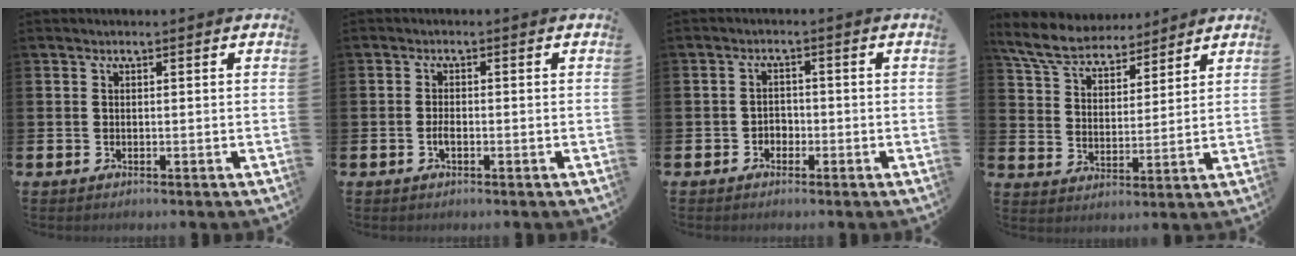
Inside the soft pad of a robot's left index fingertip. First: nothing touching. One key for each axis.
{"total": 1.4, "fx": -0.5, "fy": 0.6, "fz": 1.2, "tx": -0.028, "ty": 0.003, "tz": -0.009}
{"total": 1.8, "fx": -1.1, "fy": 1.4, "fz": 0.3, "tx": -0.007, "ty": 0.003, "tz": -0.026}
{"total": 7.2, "fx": 6.7, "fy": 2.1, "fz": 1.8, "tx": -0.071, "ty": -0.031, "tz": 0.124}